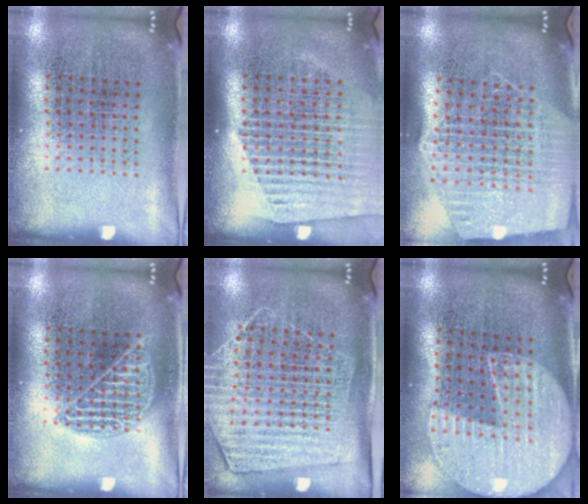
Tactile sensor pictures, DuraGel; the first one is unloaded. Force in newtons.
{"total": 1.5, "press": 1.4, "slide": 0.5}
{"total": 2.6, "press": 2.2, "slide": 1.4}
{"total": 1.7, "press": 1.7, "slide": 0.1}
{"total": 1.6, "press": 1.4, "slide": 0.7}
{"total": 2.2, "press": 1.9, "slide": 1.1}